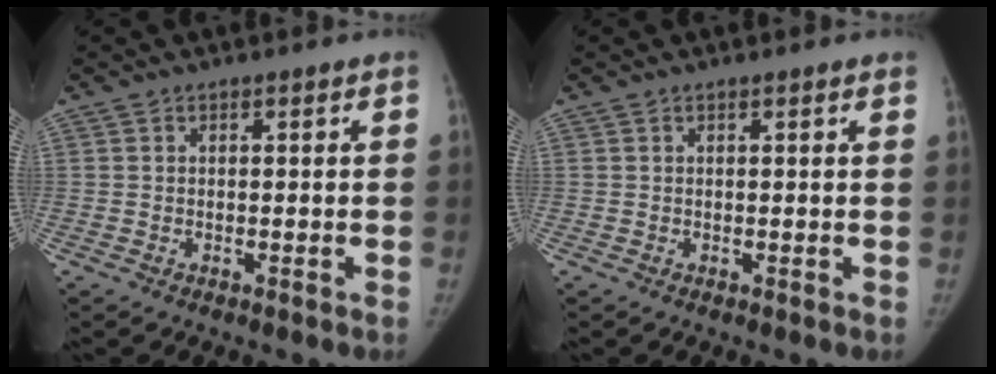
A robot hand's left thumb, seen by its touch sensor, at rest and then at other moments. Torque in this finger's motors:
{"motor_torque": [0.11, 0.01, 0.30, 0.08, -0.02]}